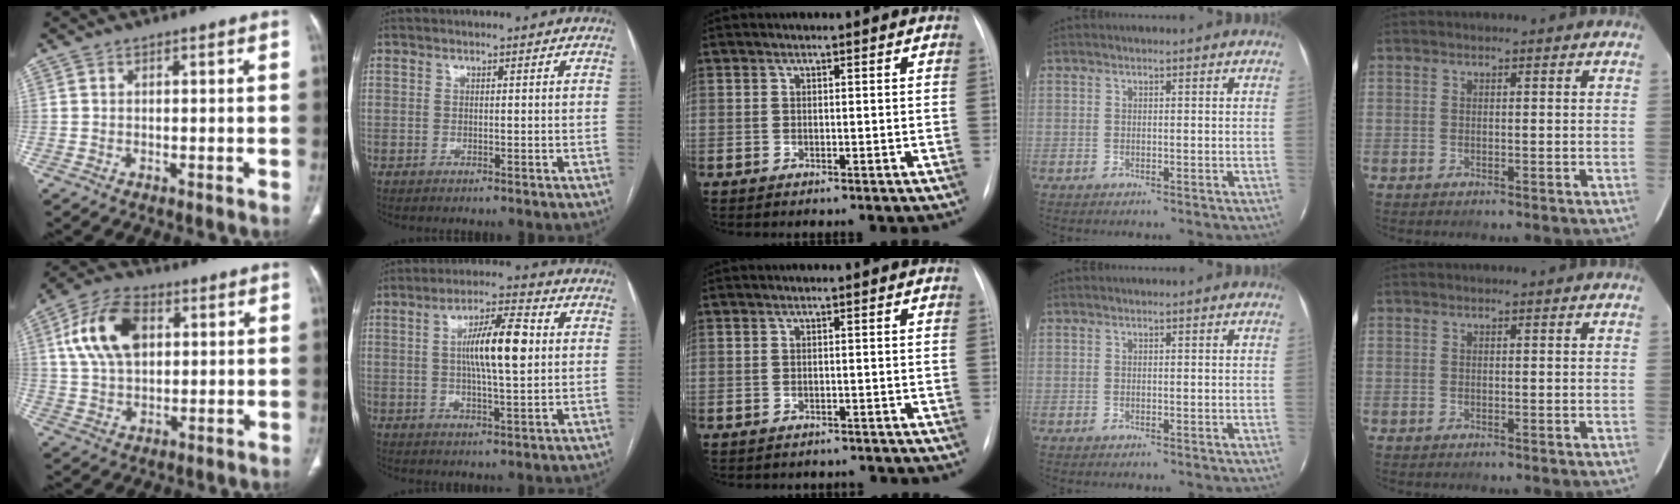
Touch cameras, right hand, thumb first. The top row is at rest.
{"thumb": {"total": 13.5, "force": [3.6, 8.4, 9.9], "torque": [-0.177, 0.009, 0.065]}, "index": {"total": 10.3, "force": [1.4, 1.8, 10.0], "torque": [-0.178, 0.012, 0.023]}, "middle": {"total": 4.6, "force": [-4.2, 1.8, 0.4], "torque": [-0.004, 0.004, -0.044]}}